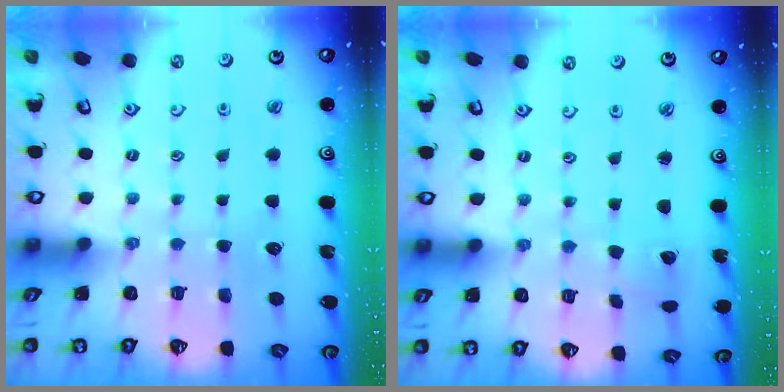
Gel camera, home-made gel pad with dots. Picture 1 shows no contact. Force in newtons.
{"total": 2.2, "press": 2.2, "slide": 0.2}